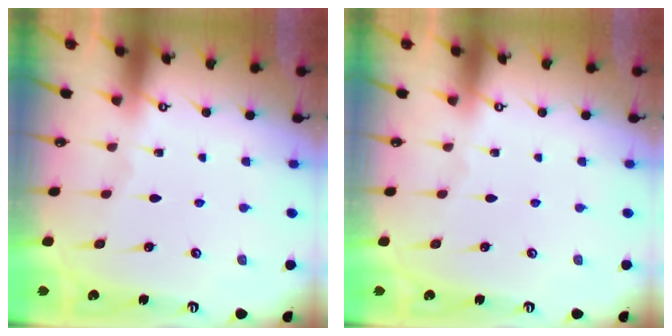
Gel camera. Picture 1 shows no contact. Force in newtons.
{"total": 0.0}